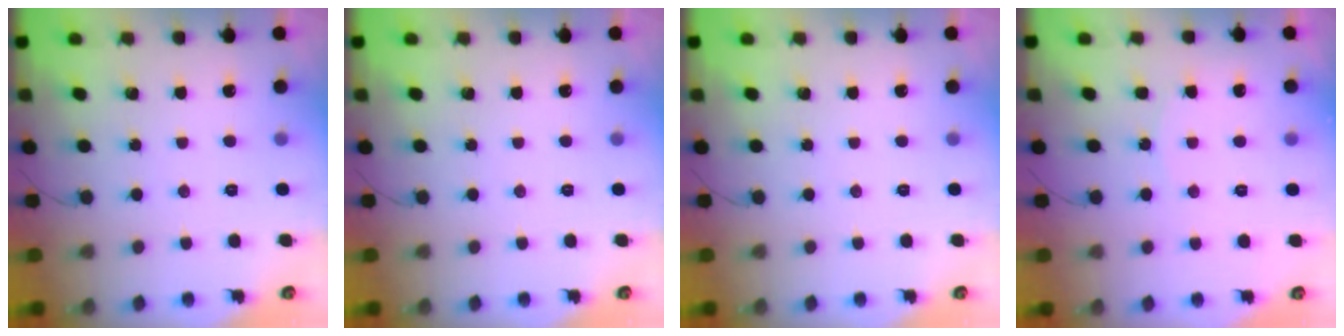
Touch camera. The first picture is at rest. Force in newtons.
{"total": 0.0}
{"total": 0.0}
{"total": 5.6, "press": 5.6, "slide": 0.6}